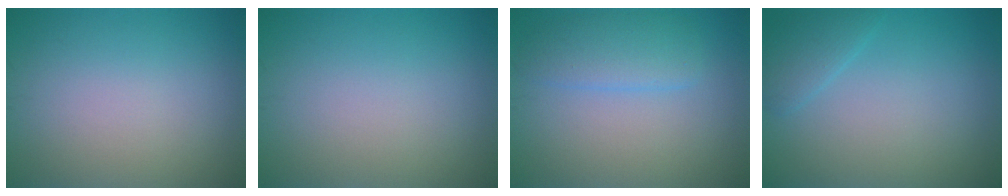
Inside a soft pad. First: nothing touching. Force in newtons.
{"total": 0.0}
{"total": 3.1, "press": 3.1, "slide": 0.3}
{"total": 1.7, "press": 1.7, "slide": 0.1}